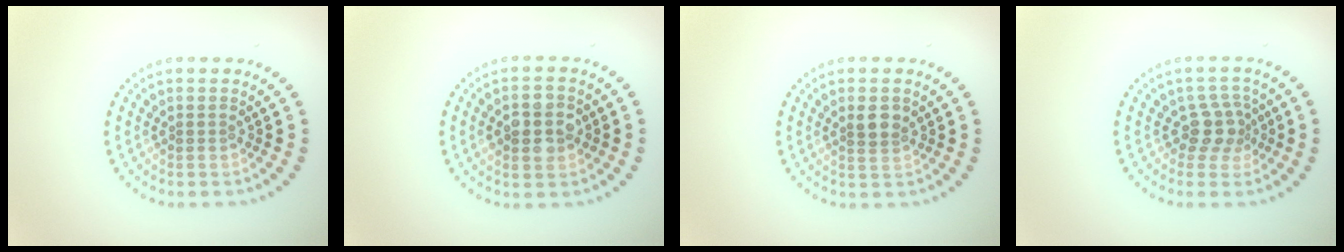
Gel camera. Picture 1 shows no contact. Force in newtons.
{"total": 4.0, "press": 3.9, "slide": 0.2}
{"total": 2.0, "press": 1.8, "slide": 0.9}
{"total": 2.7, "press": 2.2, "slide": 1.7}